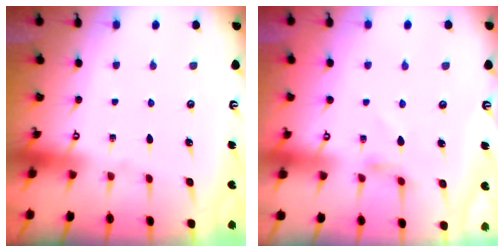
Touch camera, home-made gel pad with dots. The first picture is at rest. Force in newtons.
{"total": 3.9, "press": 3.9, "slide": 0.5}